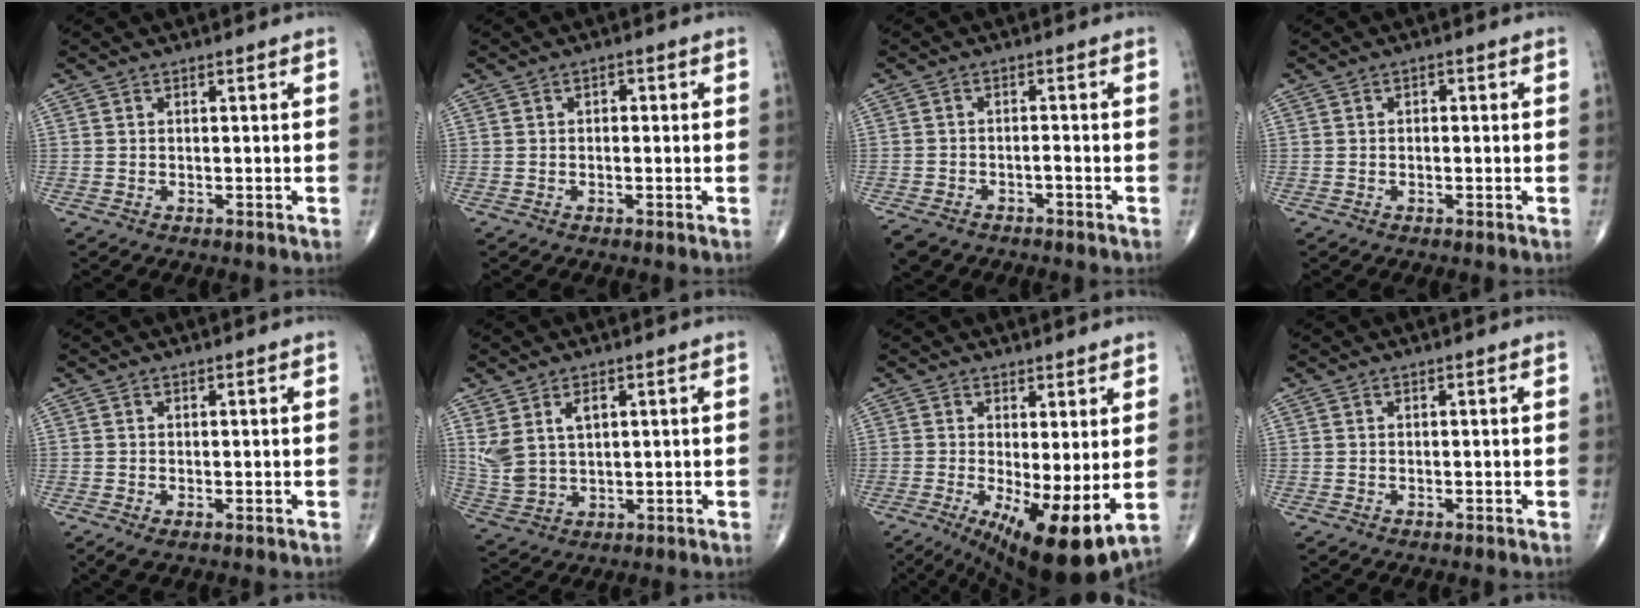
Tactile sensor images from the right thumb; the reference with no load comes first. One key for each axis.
{"total": 1.2, "fx": 0.1, "fy": 0.9, "fz": 0.8, "tx": 0.002, "ty": 0.006, "tz": -0.004}
{"total": 5.8, "fx": -4.2, "fy": 2.9, "fz": 2.7, "tx": -0.047, "ty": 0.012, "tz": -0.067}
{"total": 0.9, "fx": 0.1, "fy": 0.7, "fz": 0.6, "tx": 0.002, "ty": 0.004, "tz": -0.004}
{"total": 1.7, "fx": -0.6, "fy": 0.8, "fz": 1.4, "tx": -0.031, "ty": -0.002, "tz": -0.008}
{"total": 7.5, "fx": 2.7, "fy": 4.6, "fz": 5.4, "tx": -0.109, "ty": -0.005, "tz": 0.067}
{"total": 12.5, "fx": -1.8, "fy": 3.7, "fz": 11.8, "tx": -0.188, "ty": -0.026, "tz": -0.015}
{"total": 0.0}